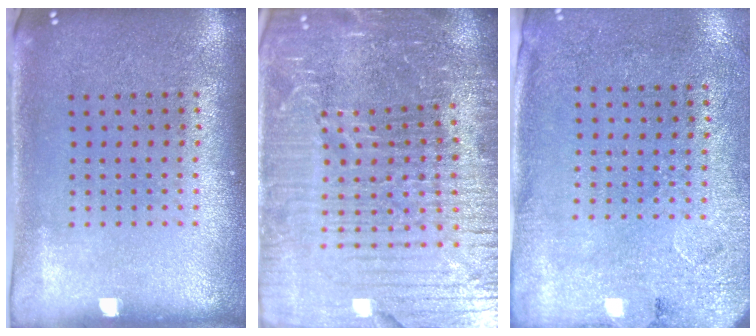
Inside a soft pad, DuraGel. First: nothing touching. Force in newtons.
{"total": 6.9, "press": 6.0, "slide": 3.4}
{"total": 2.6, "press": 2.1, "slide": 1.5}